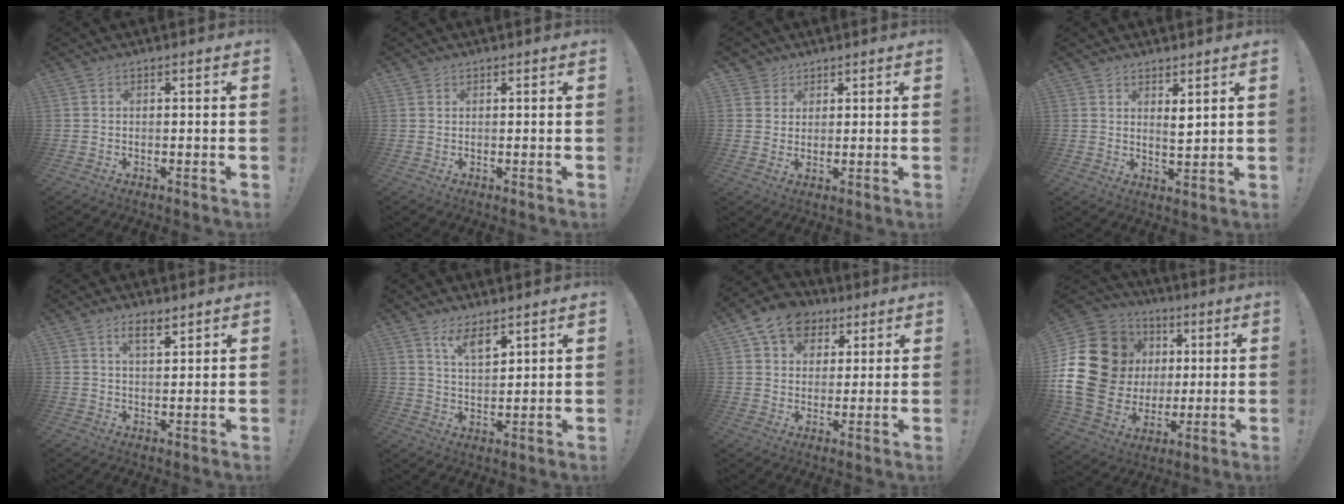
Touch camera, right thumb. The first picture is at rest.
{"total": 0.9, "force": [0.6, 0.6, 0.1], "torque": [0.004, -0.001, 0.011]}
{"total": 3.7, "force": [2.2, 3.0, 0.4], "torque": [-0.007, -0.013, 0.042]}
{"total": 3.9, "force": [2.8, 1.3, 2.4], "torque": [-0.028, -0.025, 0.045]}
{"total": 5.0, "force": [3.2, 1.8, 3.4], "torque": [-0.044, -0.018, 0.052]}
{"total": 7.3, "force": [5.3, 2.5, 4.4], "torque": [-0.077, -0.032, 0.093]}
{"total": 12.1, "force": [6.6, 9.1, 4.6], "torque": [-0.071, -0.033, 0.128]}
{"total": 24.7, "force": [2.0, 20.6, 13.4], "torque": [-0.251, 0.001, 0.082]}